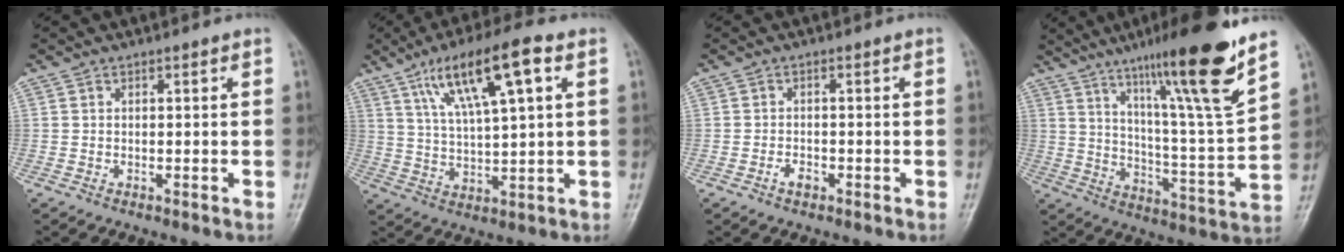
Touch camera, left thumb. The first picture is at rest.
{"total": 14.2, "force": [6.2, 3.2, 12.4], "torque": [-0.216, -0.002, 0.111]}
{"total": 1.8, "force": [-1.0, 1.1, 1.1], "torque": [-0.017, 0.005, -0.018]}
{"total": 20.8, "force": [13.5, 1.2, 15.8], "torque": [-0.222, -0.070, 0.217]}